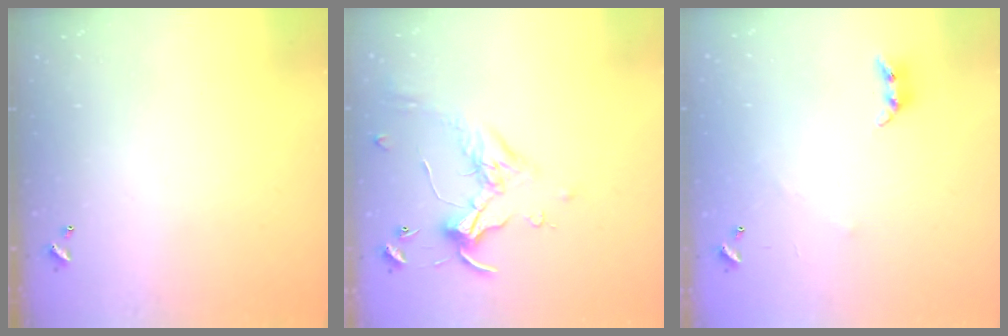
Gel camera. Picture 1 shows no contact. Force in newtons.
{"total": 0.5, "press": 0.4, "slide": 0.4}
{"total": 5.0, "press": 4.9, "slide": 0.2}